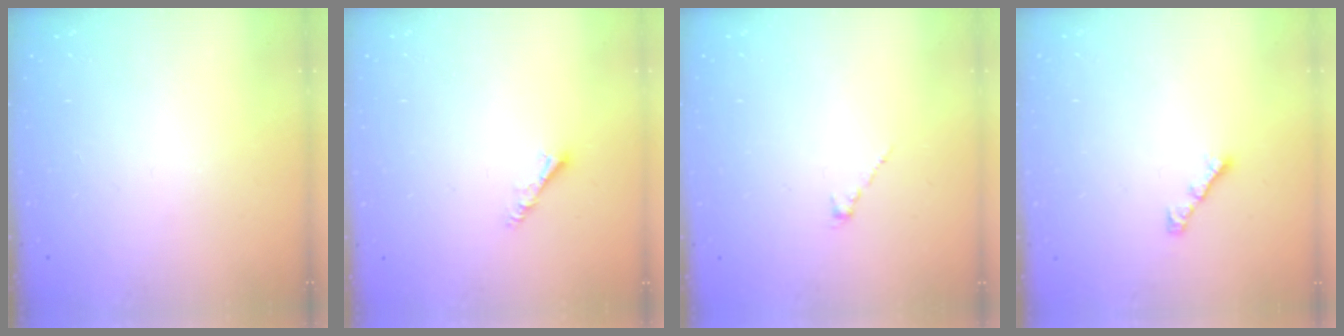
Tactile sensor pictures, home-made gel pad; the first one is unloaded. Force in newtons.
{"total": 3.0, "press": 2.9, "slide": 0.6}
{"total": 0.0}
{"total": 3.0, "press": 2.9, "slide": 0.7}